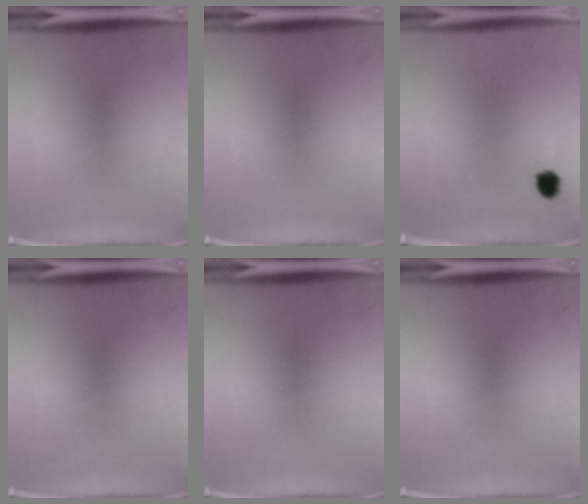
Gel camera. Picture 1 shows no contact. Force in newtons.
{"total": 0.0}
{"total": 2.4}
{"total": 0.0}
{"total": 0.0}
{"total": 0.0}